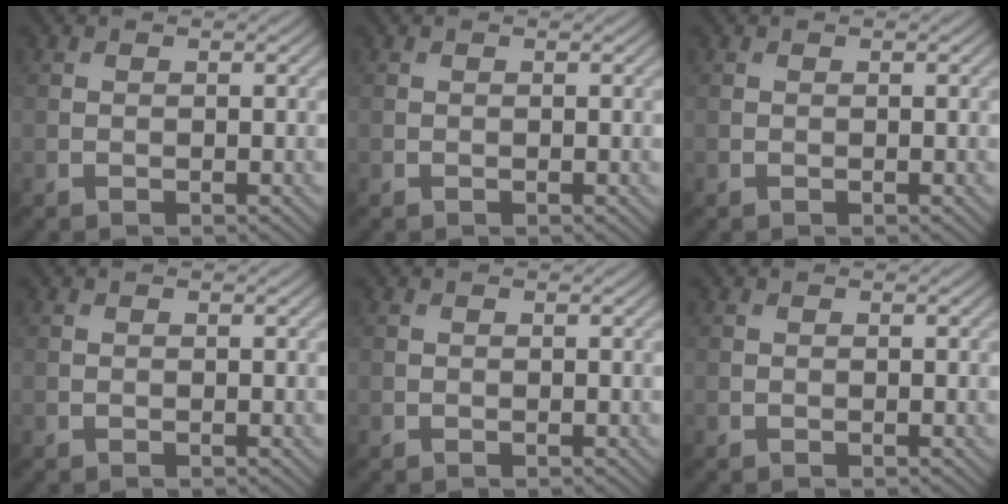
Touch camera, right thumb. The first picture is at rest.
{"total": 0.0}
{"total": 0.0}
{"total": 0.0}
{"total": 0.0}
{"total": 0.0}